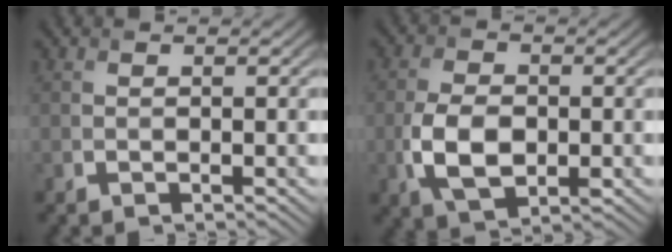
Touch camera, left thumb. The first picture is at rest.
{"total": 6.9, "force": [-1.6, 4.1, 5.3], "torque": [-0.119, -0.008, -0.032]}